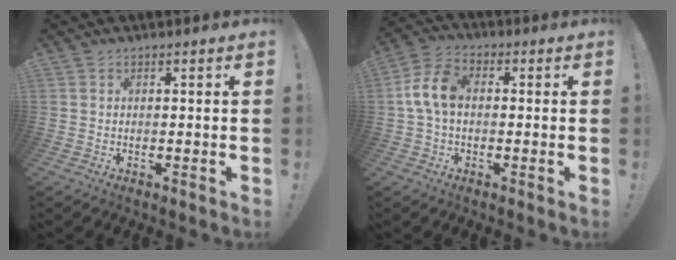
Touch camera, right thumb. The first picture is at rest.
{"total": 9.7, "force": [0.1, 6.3, 7.4], "torque": [-0.140, 0.012, 0.008]}